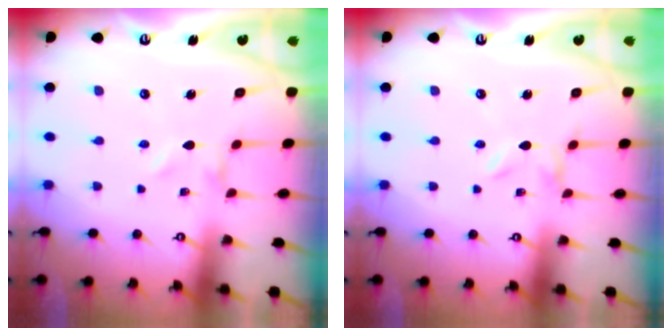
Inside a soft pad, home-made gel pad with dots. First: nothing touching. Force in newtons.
{"total": 0.0}